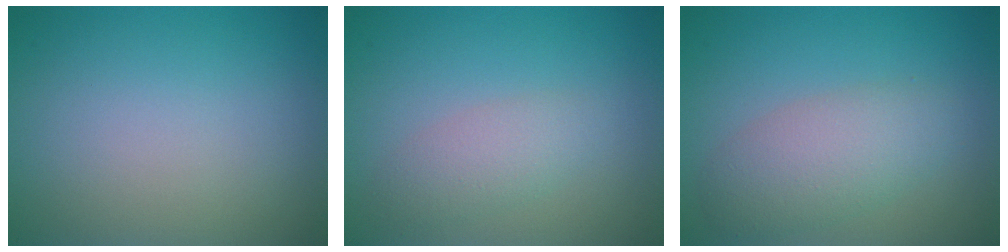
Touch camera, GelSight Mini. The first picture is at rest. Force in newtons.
{"total": 2.3, "press": 2.3, "slide": 0.1}
{"total": 4.1, "press": 4.1, "slide": 0.2}